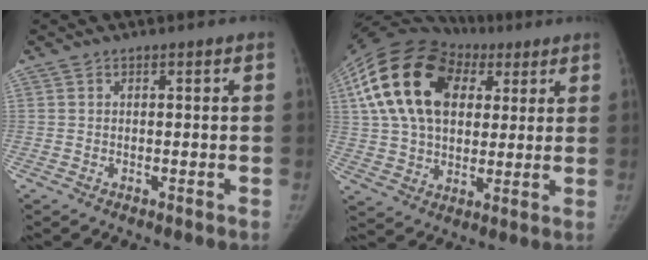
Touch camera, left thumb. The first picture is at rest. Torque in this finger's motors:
{"motor_torque": [0.01, 1.25, 2.00, -0.76, 0.71]}